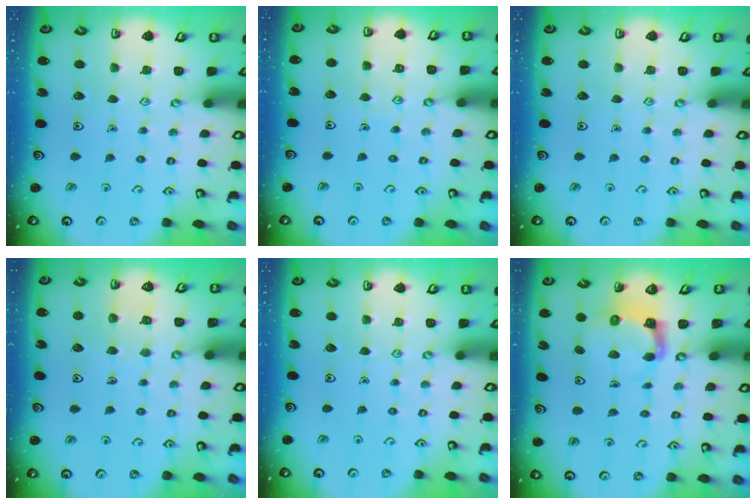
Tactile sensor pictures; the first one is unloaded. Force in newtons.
{"total": 3.4, "press": 3.4, "slide": 0.3}
{"total": 0.0}
{"total": 5.0, "press": 5.0, "slide": 0.3}
{"total": 0.0}
{"total": 3.9, "press": 3.9, "slide": 0.2}